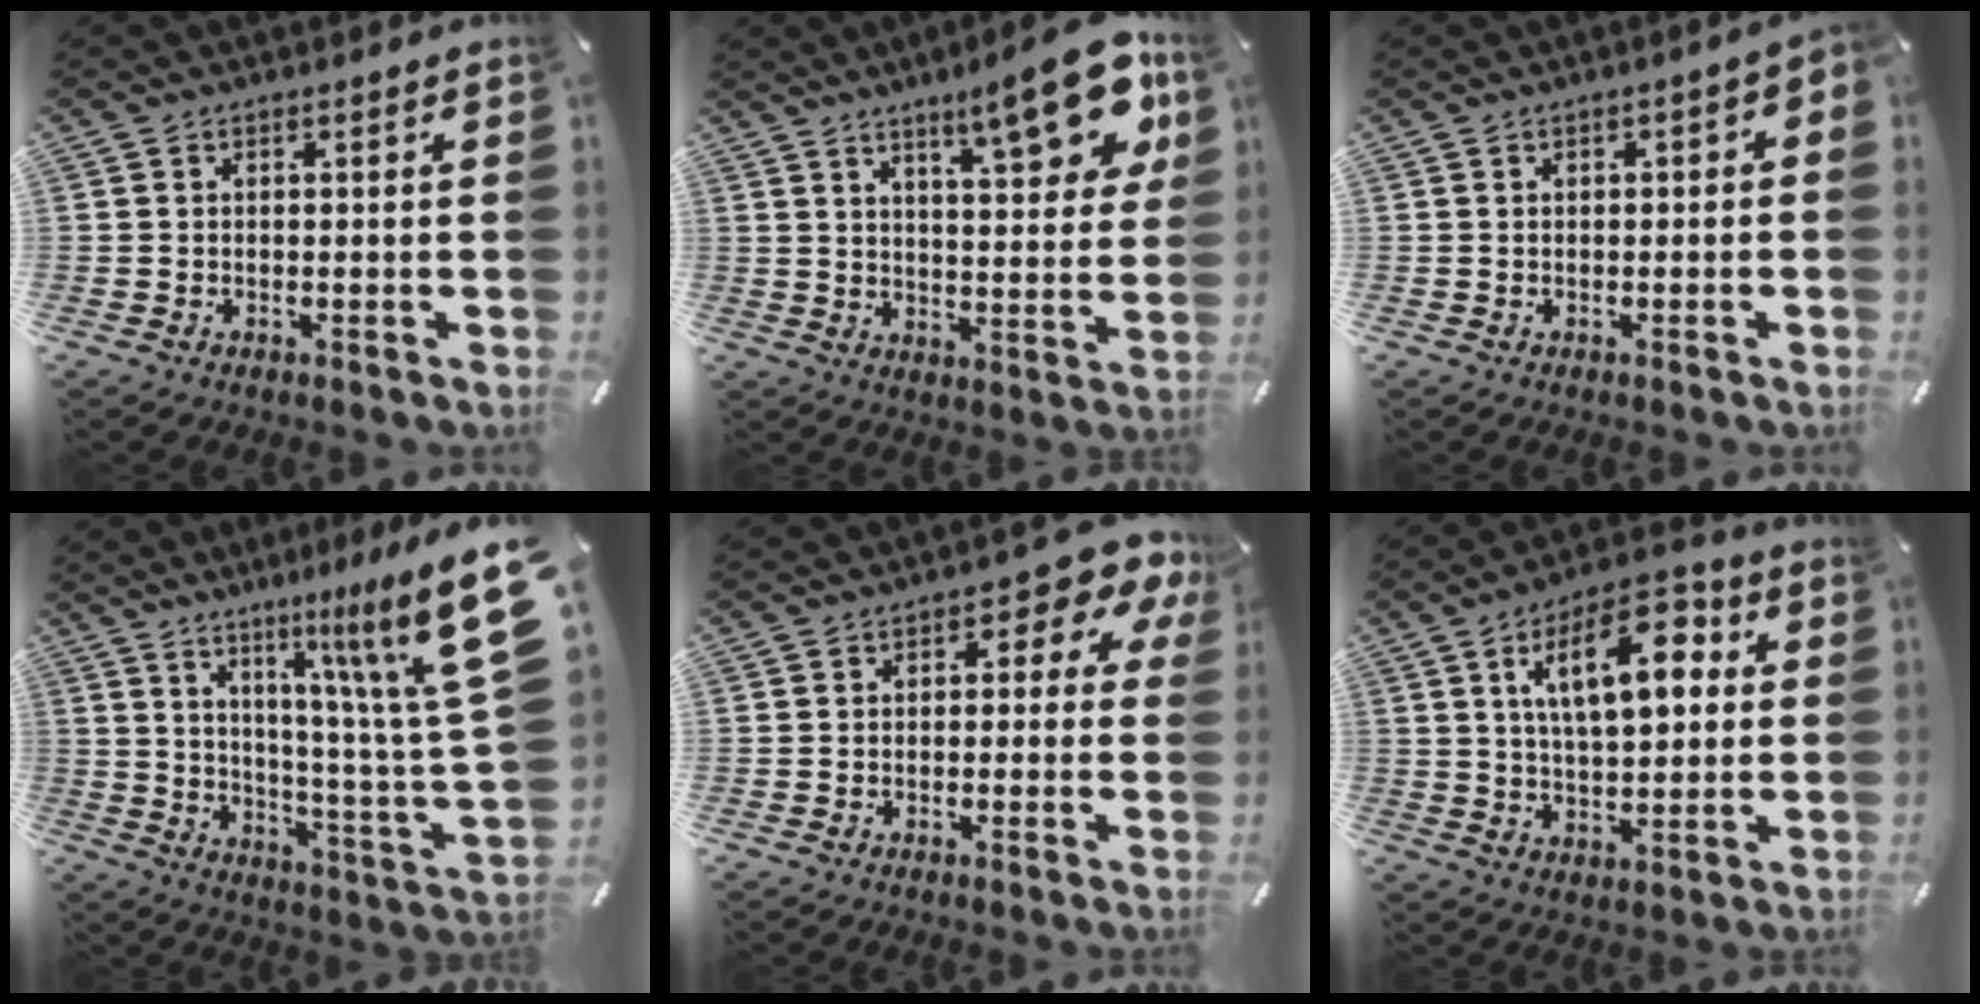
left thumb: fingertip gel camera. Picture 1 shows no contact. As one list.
[{"total": 16.8, "force": [10.1, 5.2, 12.3], "torque": [-0.167, -0.058, 0.156]}, {"total": 1.4, "force": [-0.4, 0.8, 1.1], "torque": [-0.019, 0.004, -0.007]}, {"total": 18.2, "force": [10.3, 1.9, 14.9], "torque": [-0.219, -0.087, 0.155]}, {"total": 6.9, "force": [2.1, 3.5, 5.5], "torque": [-0.069, -0.010, 0.029]}, {"total": 15.8, "force": [5.7, 7.8, 12.5], "torque": [-0.189, -0.005, 0.094]}]